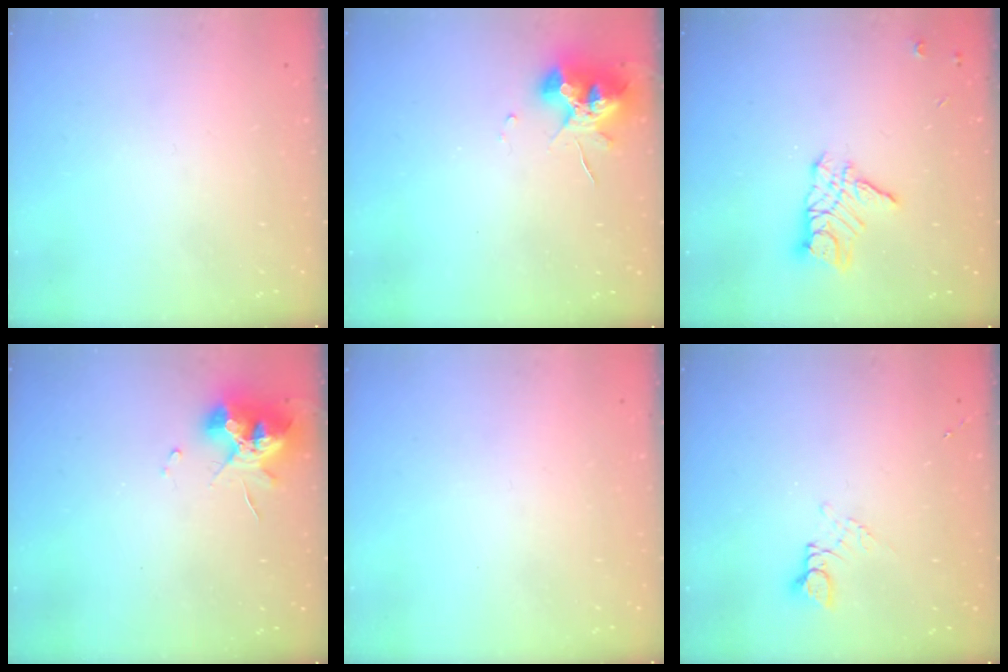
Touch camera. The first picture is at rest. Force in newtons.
{"total": 10.7, "press": 10.7, "slide": 1.2}
{"total": 10.1, "press": 10.1, "slide": 0.8}
{"total": 11.2, "press": 11.2, "slide": 0.6}
{"total": 0.0}
{"total": 4.3, "press": 4.3, "slide": 0.4}